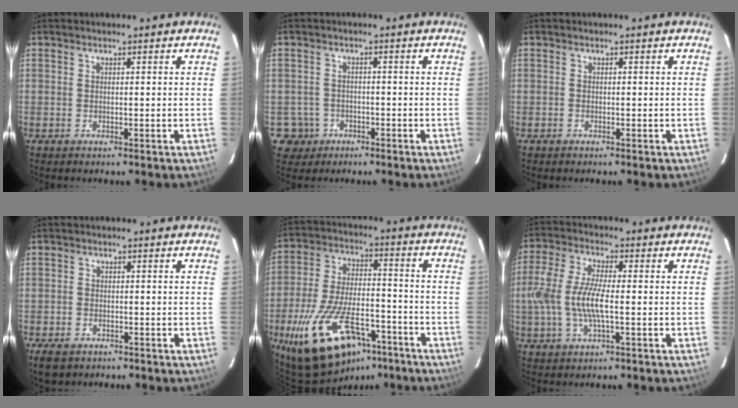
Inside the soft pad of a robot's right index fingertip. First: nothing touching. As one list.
[{"total": 4.7, "force": [-2.0, 4.3, 0.0], "torque": [-0.012, 0.018, -0.031]}, {"total": 0.5, "force": [-0.5, 0.2, 0.0], "torque": [0.000, -0.001, -0.011]}, {"total": 4.8, "force": [-3.1, 3.0, 2.0], "torque": [-0.056, -0.008, -0.052]}, {"total": 21.2, "force": [-13.2, 9.6, 13.5], "torque": [-0.261, -0.015, -0.212]}, {"total": 10.0, "force": [-1.3, 3.0, 9.4], "torque": [-0.201, 0.001, -0.030]}]